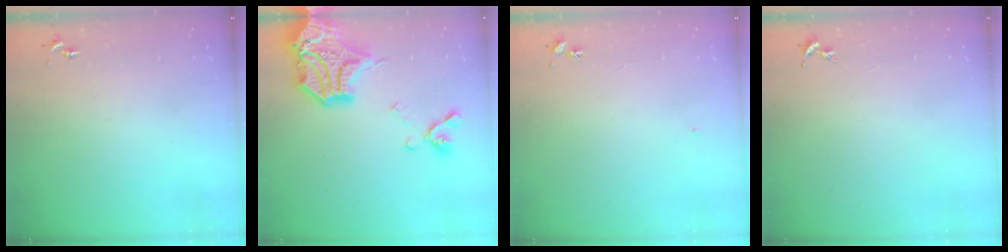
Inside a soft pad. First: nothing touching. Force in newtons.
{"total": 22.5, "press": 22.3, "slide": 2.7}
{"total": 4.4, "press": 4.4, "slide": 0.5}
{"total": 0.0}